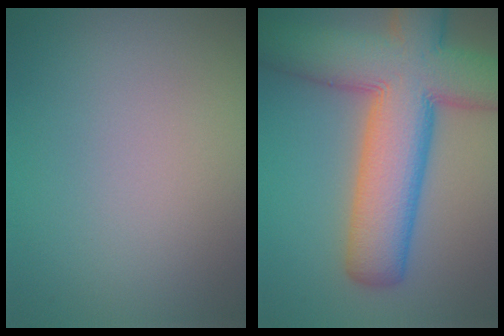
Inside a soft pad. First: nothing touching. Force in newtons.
{"total": 12.7, "press": 12.6, "slide": 0.7}